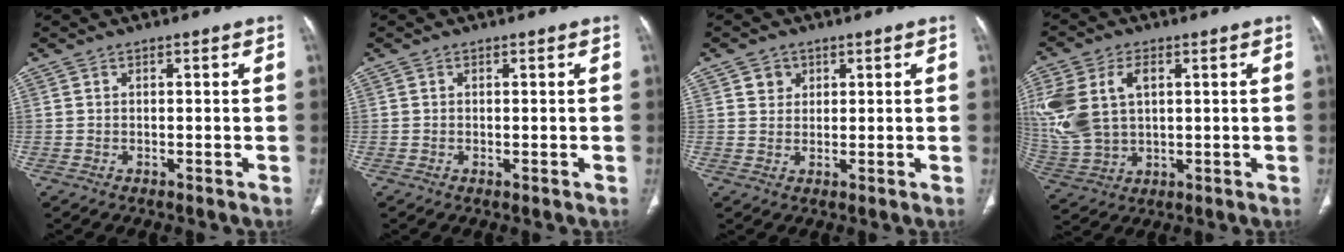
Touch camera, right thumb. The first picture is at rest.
{"total": 0.6, "force": [-0.1, 0.2, 0.5], "torque": [-0.013, -0.004, -0.001]}
{"total": 2.8, "force": [1.3, 2.4, 0.7], "torque": [0.004, -0.007, 0.020]}
{"total": 15.7, "force": [3.7, 10.2, 11.3], "torque": [-0.270, 0.004, 0.085]}